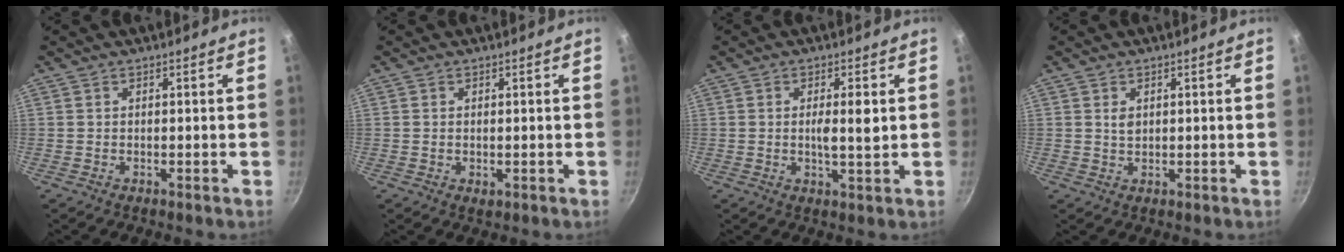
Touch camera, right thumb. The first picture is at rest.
{"total": 1.2, "force": [0.0, 0.7, 0.9], "torque": [-0.013, -0.004, -0.001]}
{"total": 4.4, "force": [0.5, 1.0, 4.3], "torque": [-0.075, -0.005, 0.006]}
{"total": 1.8, "force": [0.5, 1.3, 1.2], "torque": [-0.018, -0.003, 0.010]}